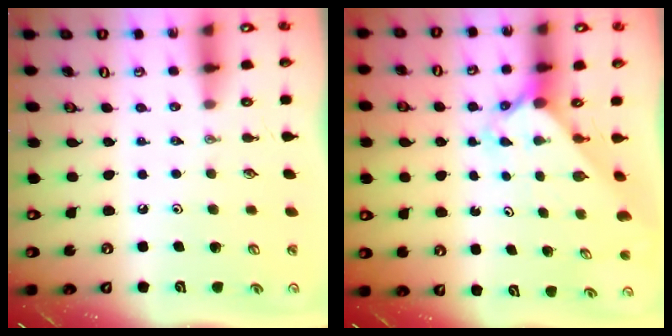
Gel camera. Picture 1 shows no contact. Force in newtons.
{"total": 2.5, "press": 2.5, "slide": 0.3}